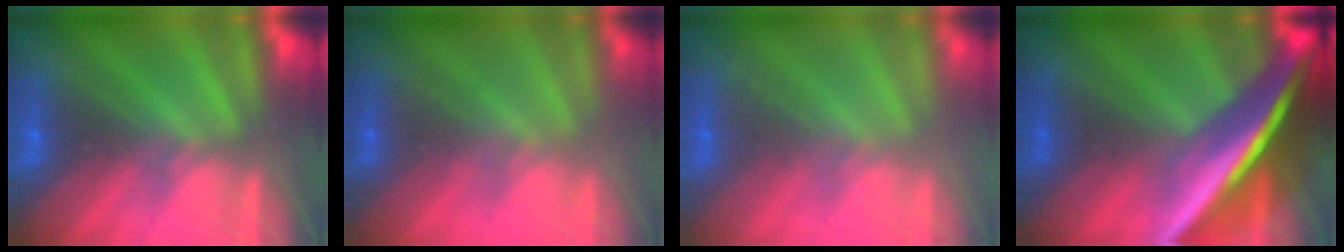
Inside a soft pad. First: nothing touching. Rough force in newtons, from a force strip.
{"total": 2.2}
{"total": 2.4}
{"total": 7.1}